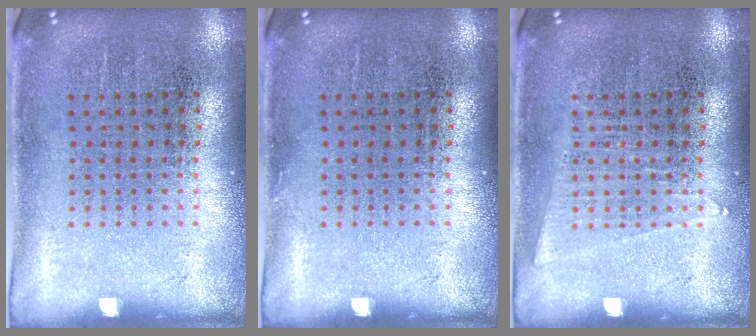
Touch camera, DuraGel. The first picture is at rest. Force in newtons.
{"total": 0.0}
{"total": 1.0, "press": 1.0, "slide": 0.1}